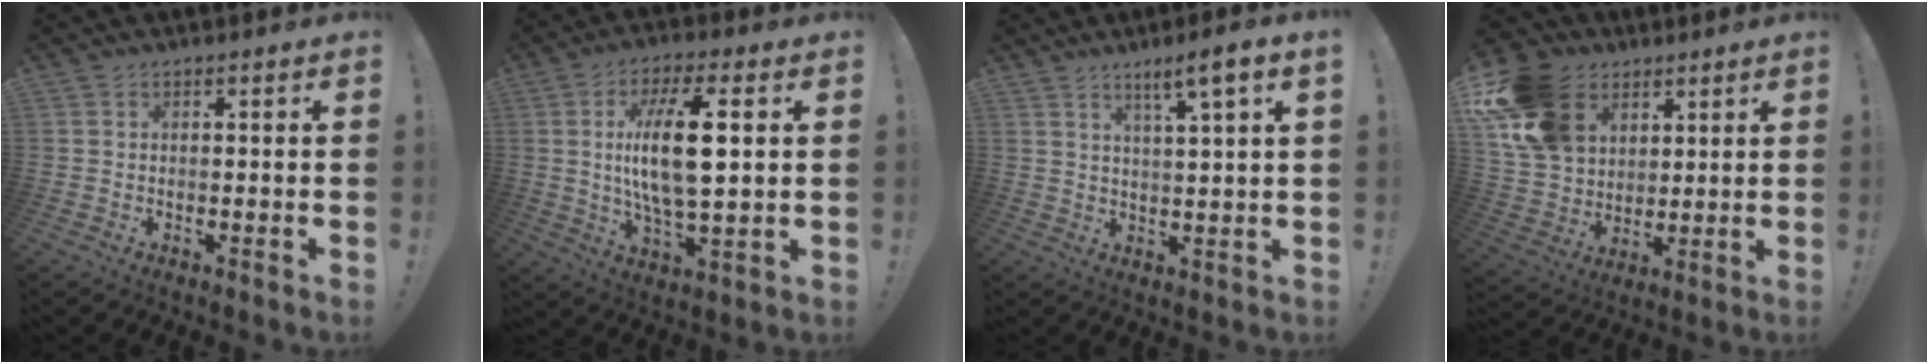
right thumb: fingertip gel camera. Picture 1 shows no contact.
{"total": 16.2, "force": [2.0, 5.3, 15.2], "torque": [-0.295, -0.012, 0.018]}
{"total": 6.0, "force": [3.7, -0.7, 4.6], "torque": [-0.069, -0.021, 0.054]}
{"total": 19.4, "force": [8.0, 14.6, 9.9], "torque": [-0.192, -0.027, 0.159]}